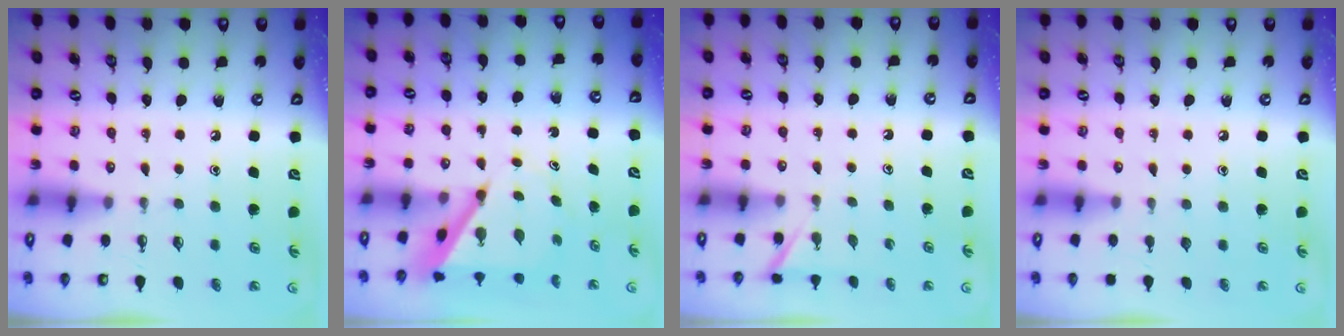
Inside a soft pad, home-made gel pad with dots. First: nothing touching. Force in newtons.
{"total": 6.4, "press": 6.4, "slide": 0.6}
{"total": 2.7, "press": 2.7, "slide": 0.3}
{"total": 0.0}